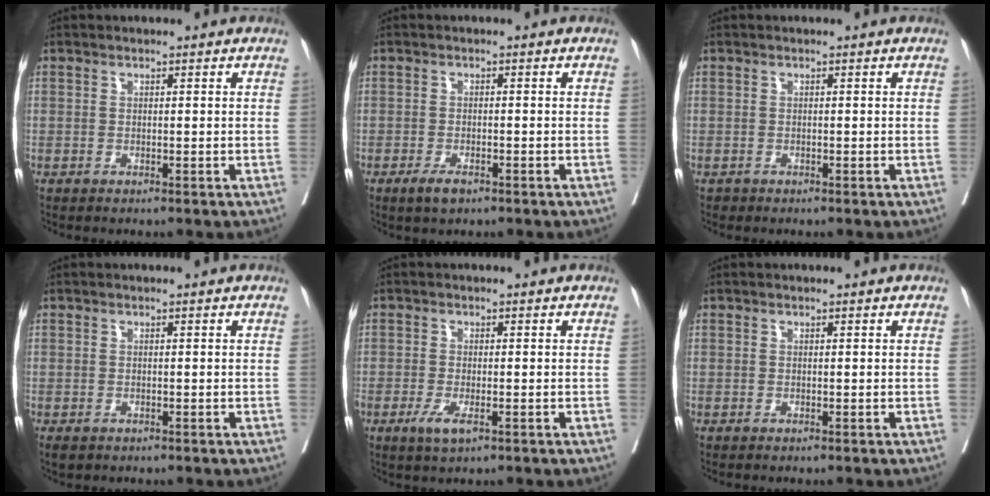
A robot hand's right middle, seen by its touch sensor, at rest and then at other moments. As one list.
[{"total": 2.2, "force": [-1.4, 0.6, 1.5], "torque": [-0.028, -0.002, -0.025]}, {"total": 0.0}, {"total": 1.6, "force": [-1.1, 1.0, 0.7], "torque": [-0.012, -0.003, -0.013]}, {"total": 3.0, "force": [-1.4, 0.9, 2.5], "torque": [-0.046, -0.004, -0.022]}, {"total": 0.0}]